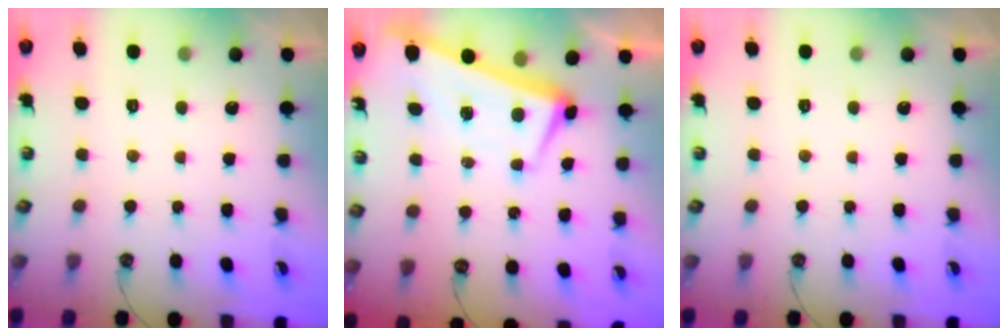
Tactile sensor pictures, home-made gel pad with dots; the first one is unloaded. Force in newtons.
{"total": 2.2, "press": 2.1, "slide": 0.7}
{"total": 0.0}